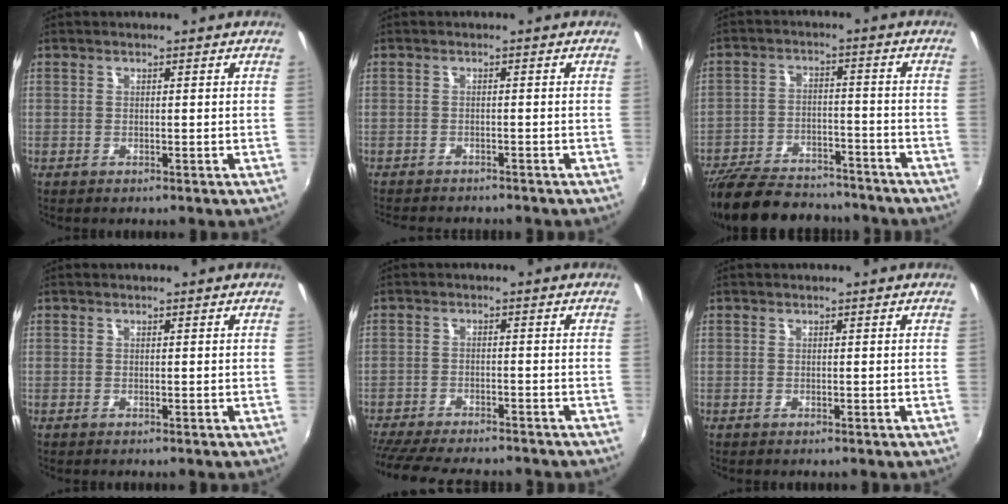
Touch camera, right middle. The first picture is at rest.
{"total": 5.3, "force": [-4.9, 1.1, 1.6], "torque": [-0.044, -0.016, -0.075]}
{"total": 21.2, "force": [-17.8, 7.3, 8.8], "torque": [-0.198, -0.012, -0.264]}
{"total": 0.0}
{"total": 14.0, "force": [-12.3, 3.0, 6.0], "torque": [-0.138, -0.025, -0.193]}
{"total": 0.0}